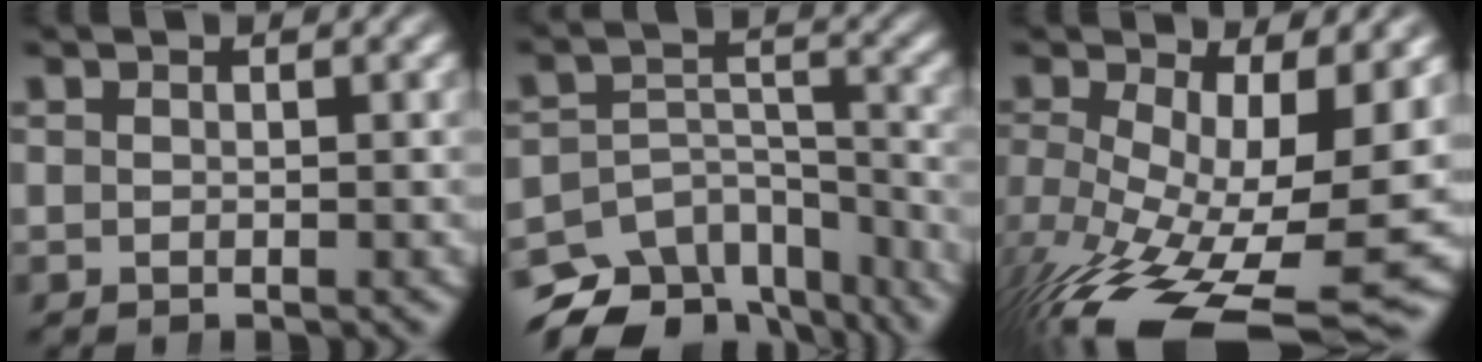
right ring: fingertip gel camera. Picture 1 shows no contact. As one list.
[{"total": 9.9, "force": [-6.9, 5.7, 4.2], "torque": [-0.069, -0.031, -0.107]}, {"total": 12.8, "force": [-4.6, 6.3, 10.1], "torque": [-0.182, -0.068, -0.031]}]